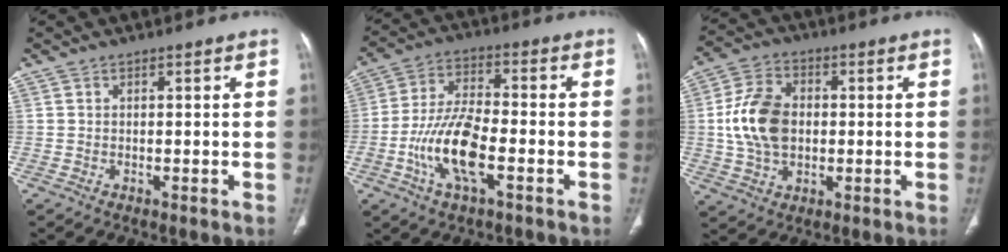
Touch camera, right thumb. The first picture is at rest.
{"total": 12.4, "force": [-4.2, 4.9, 10.6], "torque": [-0.213, 0.021, -0.082]}
{"total": 12.6, "force": [0.2, 8.8, 9.0], "torque": [-0.159, 0.012, 0.005]}